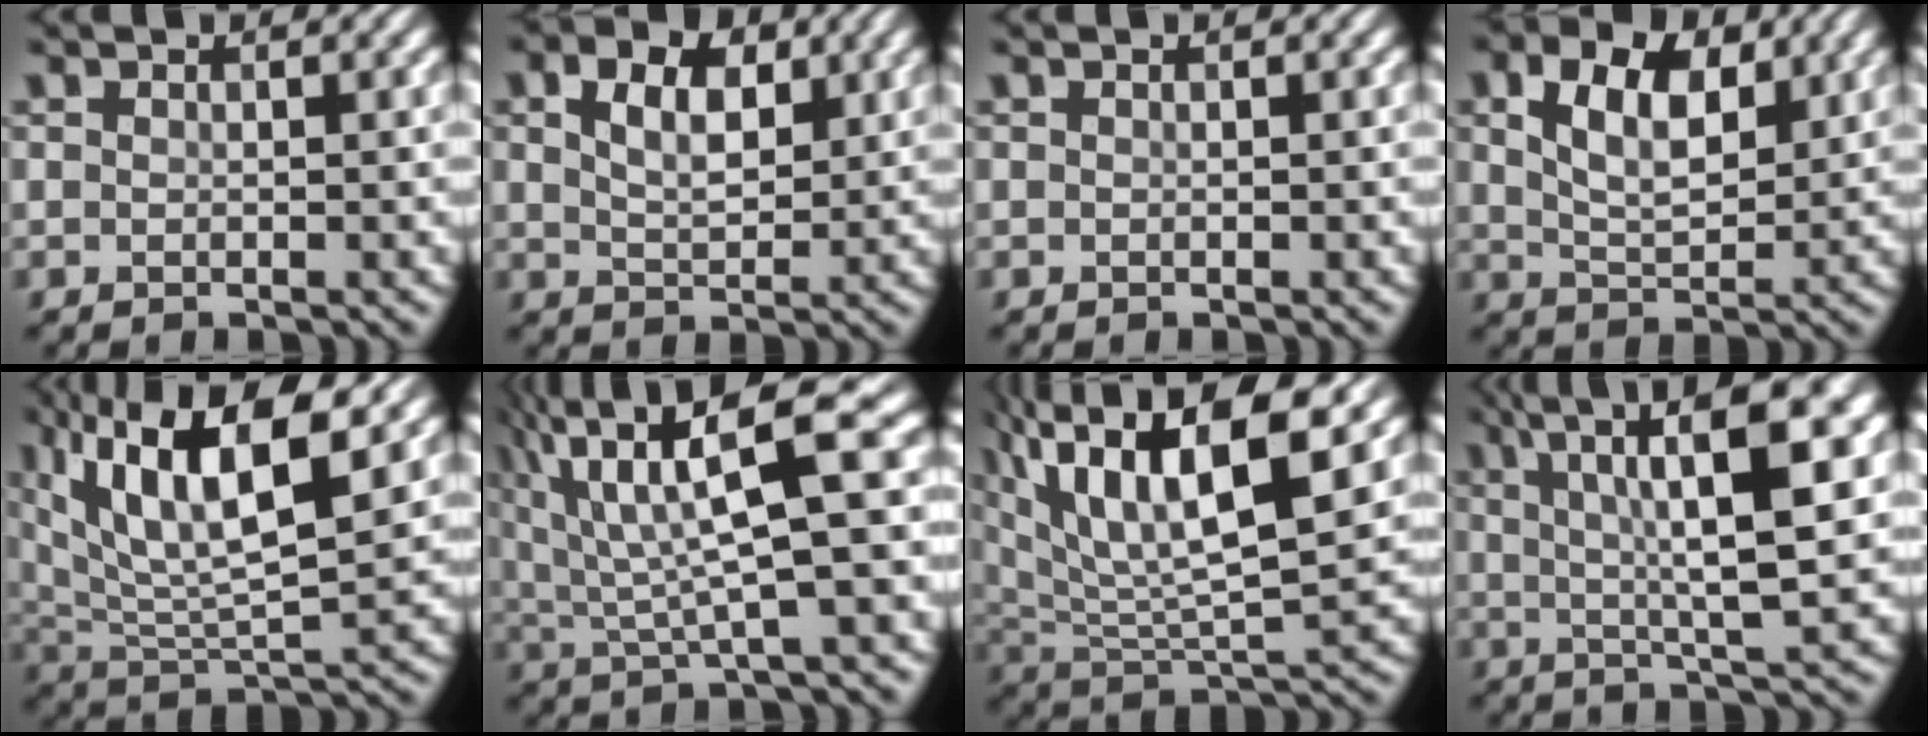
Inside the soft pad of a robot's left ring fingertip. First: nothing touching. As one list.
[{"total": 4.9, "force": [2.1, 2.8, 3.4], "torque": [-0.058, 0.003, 0.031]}, {"total": 0.0}, {"total": 6.3, "force": [2.5, 3.6, 4.6], "torque": [-0.089, 0.003, 0.042]}, {"total": 11.2, "force": [5.5, 3.4, 9.1], "torque": [-0.171, 0.008, 0.100]}, {"total": 11.1, "force": [4.5, 2.4, 9.9], "torque": [-0.185, 0.020, 0.085]}, {"total": 13.0, "force": [6.7, 4.0, 10.4], "torque": [-0.196, 0.019, 0.118]}, {"total": 10.9, "force": [4.1, 2.4, 9.8], "torque": [-0.150, 0.021, 0.063]}]